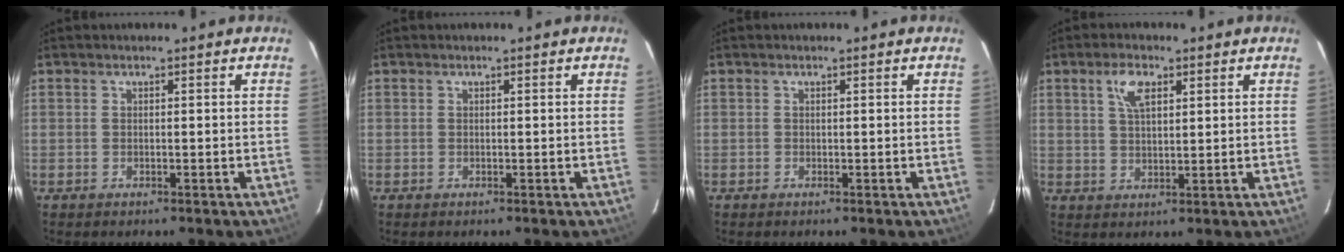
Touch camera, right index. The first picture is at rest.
{"total": 0.0}
{"total": 0.0}
{"total": 5.0, "force": [2.4, 2.2, 3.8], "torque": [-0.070, 0.010, 0.045]}